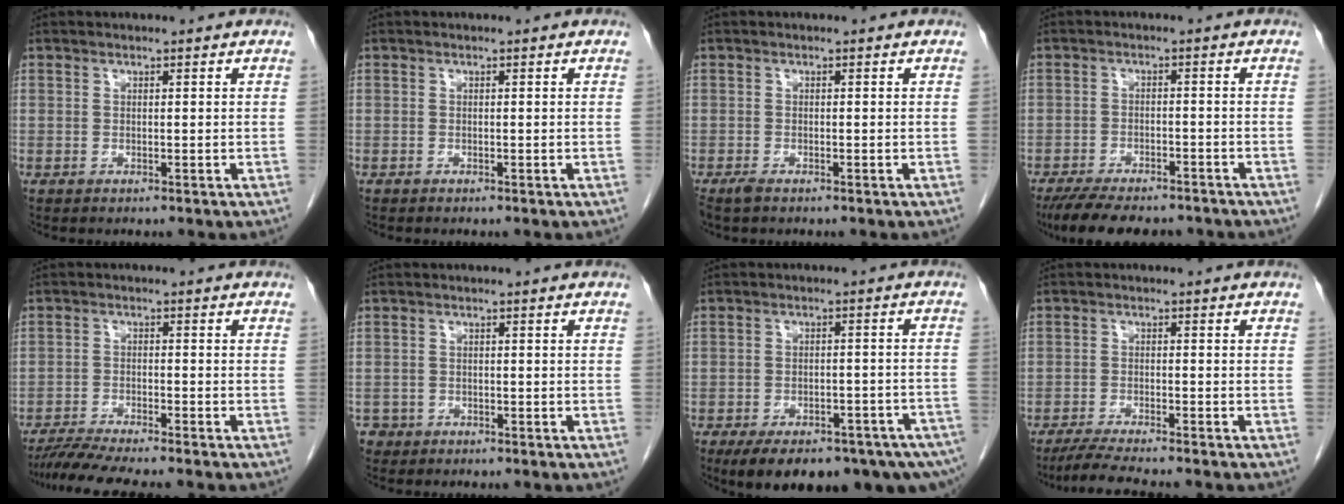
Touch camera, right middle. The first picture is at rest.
{"total": 0.0}
{"total": 1.7, "force": [-1.3, 0.5, 1.0], "torque": [-0.024, -0.005, -0.022]}
{"total": 12.4, "force": [-10.5, 3.9, 5.4], "torque": [-0.095, -0.007, -0.150]}
{"total": 7.4, "force": [-6.6, -0.5, 3.5], "torque": [-0.056, -0.021, -0.110]}
{"total": 1.8, "force": [-1.2, 1.4, -0.2], "torque": [-0.001, 0.008, -0.021]}
{"total": 18.8, "force": [-13.2, 6.9, 11.5], "torque": [-0.144, 0.004, -0.168]}
{"total": 6.4, "force": [-5.6, -0.3, 3.0], "torque": [-0.053, -0.022, -0.095]}